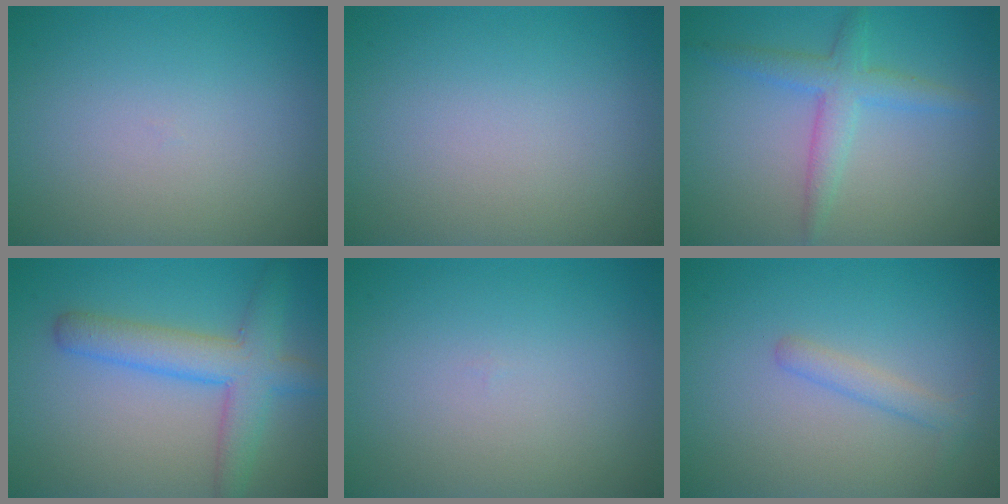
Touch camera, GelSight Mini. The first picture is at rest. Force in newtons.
{"total": 0.0}
{"total": 3.0, "press": 3.0, "slide": 0.0}
{"total": 4.3, "press": 4.3, "slide": 0.2}
{"total": 0.0}
{"total": 1.6, "press": 1.6, "slide": 0.0}